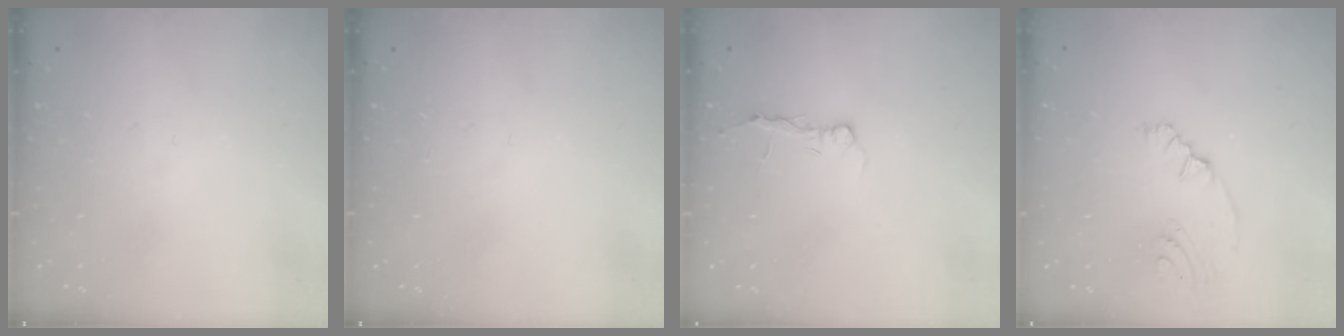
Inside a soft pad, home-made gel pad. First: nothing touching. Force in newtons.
{"total": 0.0}
{"total": 3.4, "press": 3.3, "slide": 0.4}
{"total": 5.0, "press": 2.2, "slide": 4.5}